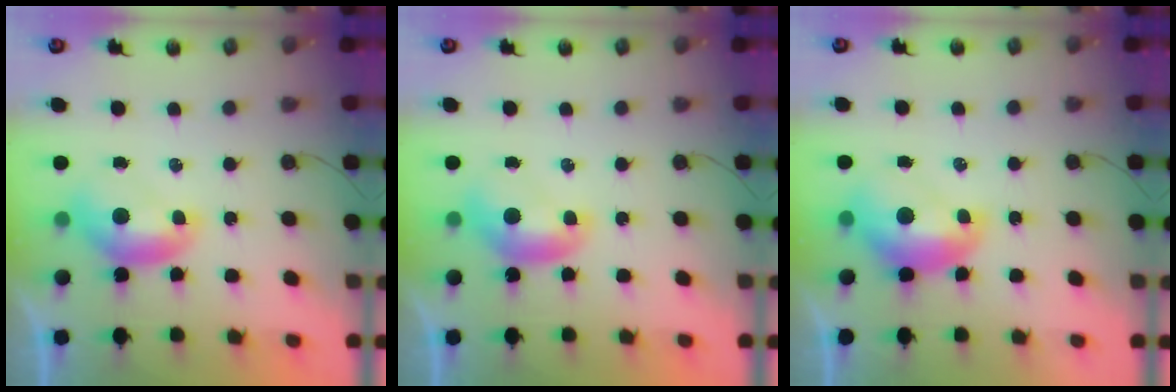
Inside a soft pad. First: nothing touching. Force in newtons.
{"total": 0.0}
{"total": 2.3, "press": 2.2, "slide": 0.7}